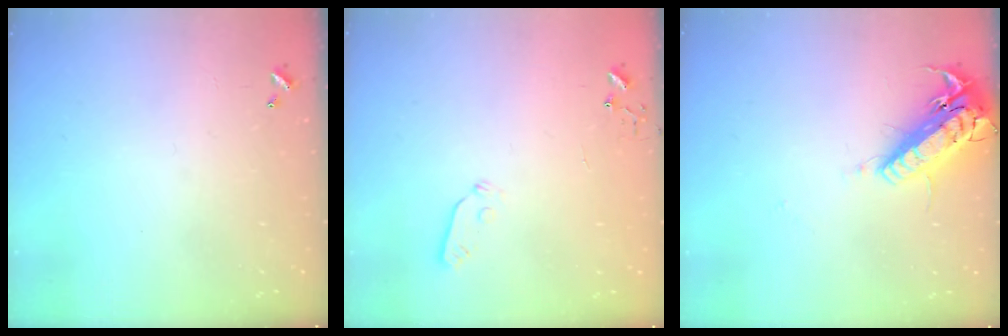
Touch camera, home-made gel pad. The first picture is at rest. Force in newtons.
{"total": 3.7, "press": 3.7, "slide": 0.4}
{"total": 17.6, "press": 17.3, "slide": 3.4}